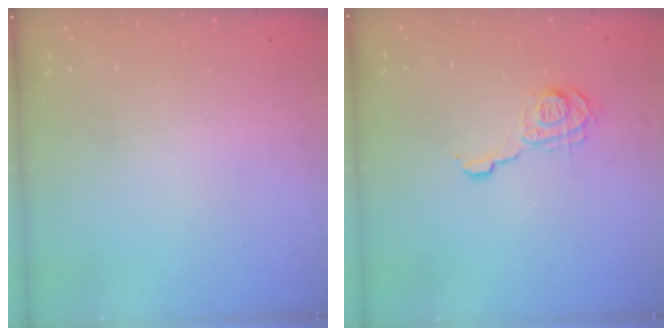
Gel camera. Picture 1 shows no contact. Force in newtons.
{"total": 9.6, "press": 9.6, "slide": 0.5}